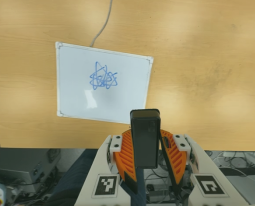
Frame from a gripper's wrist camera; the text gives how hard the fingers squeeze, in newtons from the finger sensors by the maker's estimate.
{"total": 5.9, "left": 5.5, "right": 6.3}